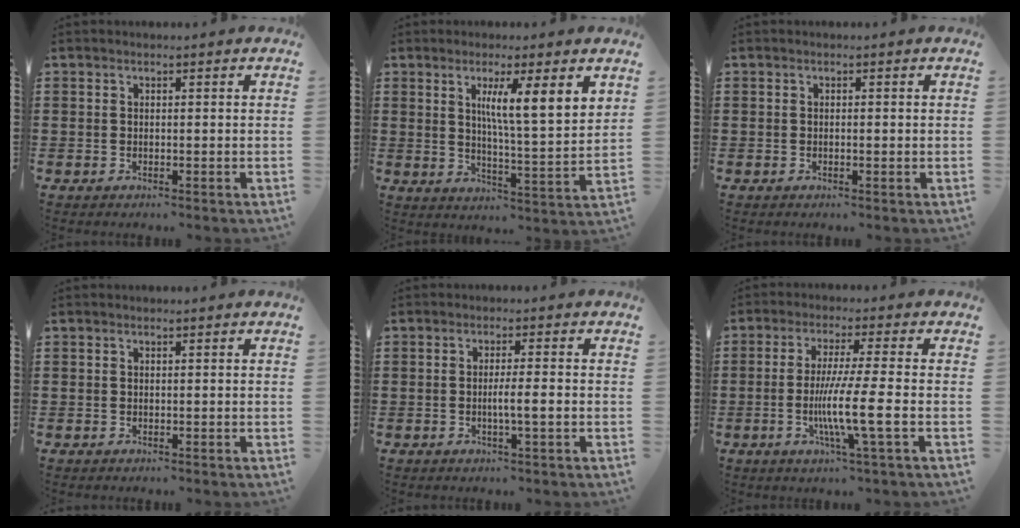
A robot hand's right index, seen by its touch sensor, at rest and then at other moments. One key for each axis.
{"total": 6.4, "fx": 3.0, "fy": 0.1, "fz": 5.6, "tx": -0.102, "ty": -0.013, "tz": 0.043}
{"total": 0.5, "fx": -0.1, "fy": 0.2, "fz": 0.5, "tx": -0.010, "ty": -0.002, "tz": -0.001}
{"total": 0.0}
{"total": 3.1, "fx": -0.7, "fy": 0.0, "fz": 3.0, "tx": -0.052, "ty": -0.005, "tz": -0.015}
{"total": 9.2, "fx": -2.2, "fy": -0.1, "fz": 8.9, "tx": -0.171, "ty": -0.021, "tz": -0.044}